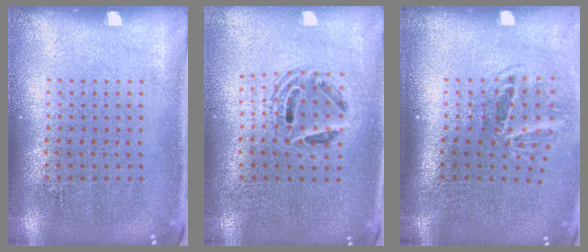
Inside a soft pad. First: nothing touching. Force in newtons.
{"total": 1.5, "press": 1.3, "slide": 0.8}
{"total": 1.9, "press": 1.2, "slide": 1.5}